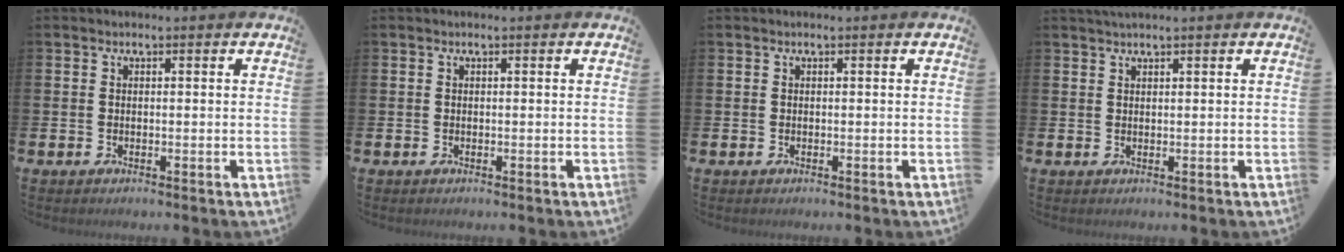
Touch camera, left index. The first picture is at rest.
{"total": 0.0}
{"total": 0.0}
{"total": 1.3, "force": [1.2, -0.1, 0.5], "torque": [-0.007, 0.000, 0.022]}